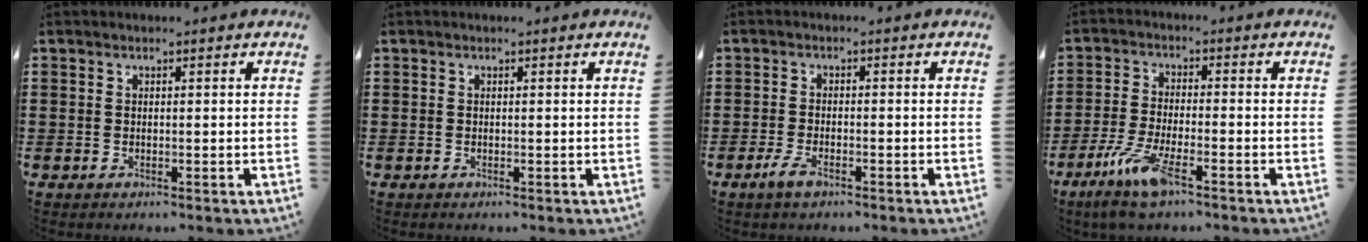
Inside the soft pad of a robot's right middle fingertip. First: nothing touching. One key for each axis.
{"total": 0.0}
{"total": 2.8, "fx": -1.6, "fy": 0.9, "fz": 2.1, "tx": -0.050, "ty": -0.005, "tz": -0.033}
{"total": 7.7, "fx": -4.6, "fy": 1.5, "fz": 6.0, "tx": -0.133, "ty": -0.015, "tz": -0.086}